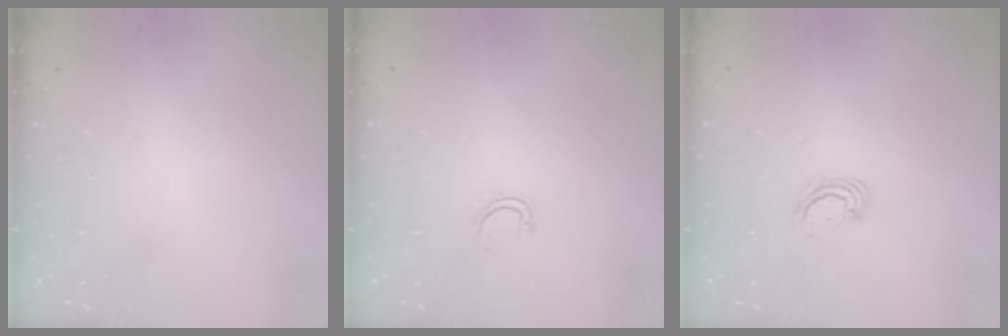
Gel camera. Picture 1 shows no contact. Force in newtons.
{"total": 4.1, "press": 4.1, "slide": 0.3}
{"total": 2.9, "press": 2.9, "slide": 0.3}